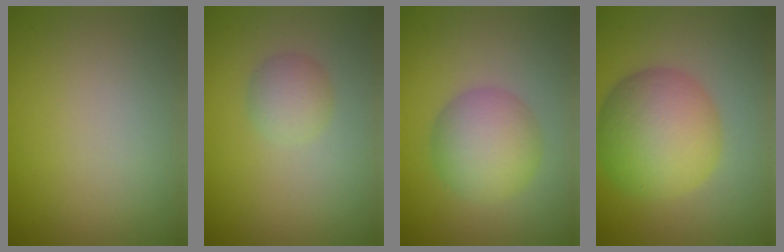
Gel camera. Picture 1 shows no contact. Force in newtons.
{"total": 2.0, "press": 2.0, "slide": 0.0}
{"total": 4.8, "press": 4.8, "slide": 0.3}
{"total": 7.9, "press": 7.9, "slide": 0.1}